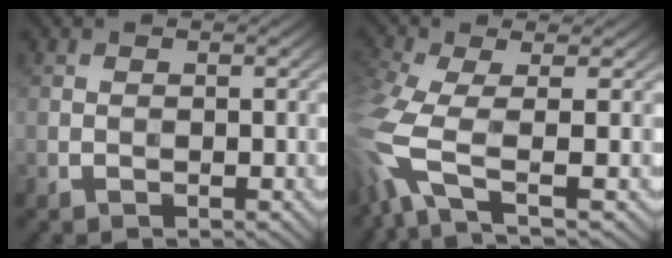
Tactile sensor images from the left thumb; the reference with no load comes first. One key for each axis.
{"total": 7.6, "fx": -1.8, "fy": 2.0, "fz": 7.1, "tx": -0.175, "ty": -0.013, "tz": -0.050}